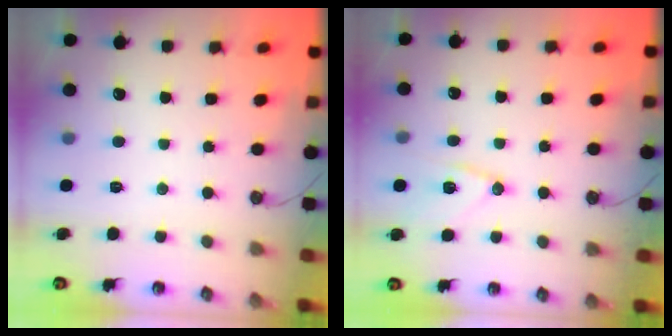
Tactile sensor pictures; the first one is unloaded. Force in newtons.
{"total": 12.0, "press": 12.0, "slide": 0.5}